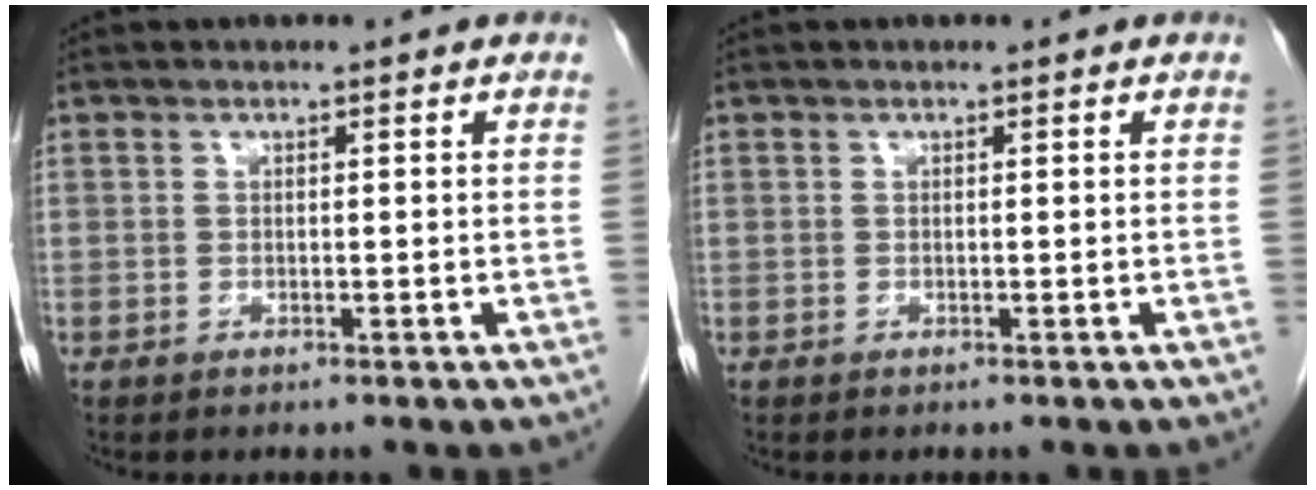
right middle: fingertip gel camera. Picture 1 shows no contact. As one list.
[{"total": 0.0}]